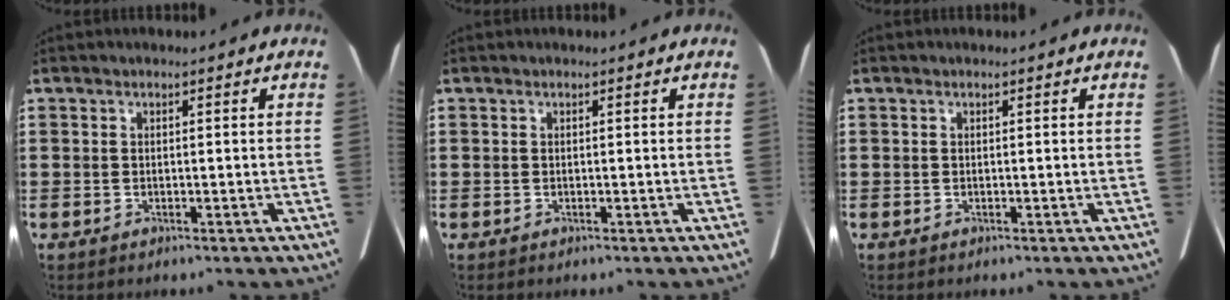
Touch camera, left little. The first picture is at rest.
{"total": 0.0}
{"total": 0.0}